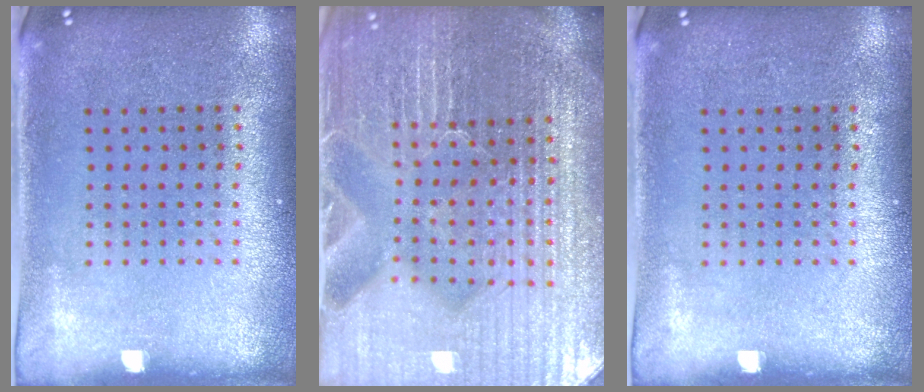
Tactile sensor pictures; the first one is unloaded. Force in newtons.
{"total": 6.3, "press": 5.6, "slide": 2.9}
{"total": 0.0}